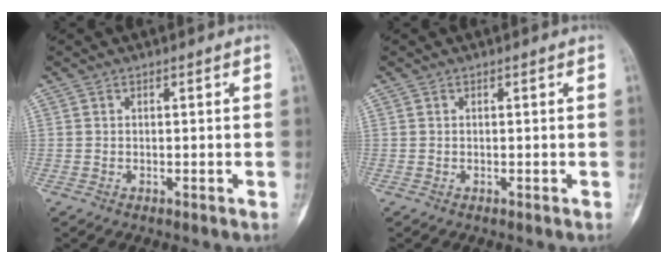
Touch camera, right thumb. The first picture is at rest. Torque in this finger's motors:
{"motor_torque": [0.25, 0.14, -0.09, 0.01, 0.04]}